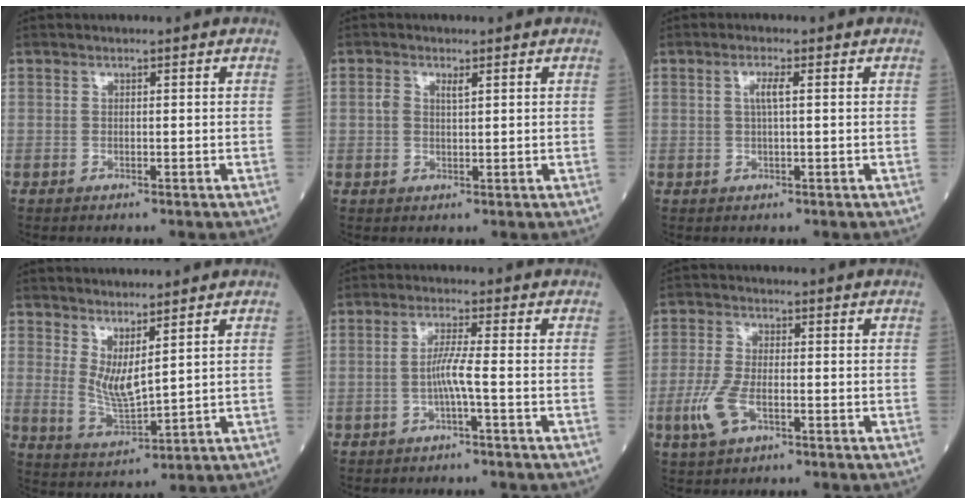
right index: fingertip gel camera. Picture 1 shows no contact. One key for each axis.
{"total": 2.5, "fx": 0.9, "fy": 1.1, "fz": 2.1, "tx": -0.048, "ty": 0.010, "tz": 0.018}
{"total": 2.2, "fx": 0.4, "fy": 0.1, "fz": 2.2, "tx": -0.045, "ty": 0.001, "tz": 0.007}
{"total": 5.4, "fx": 2.5, "fy": 0.9, "fz": 4.7, "tx": -0.101, "ty": -0.019, "tz": 0.062}
{"total": 3.5, "fx": -1.1, "fy": -0.6, "fz": 3.3, "tx": -0.065, "ty": 0.004, "tz": -0.021}
{"total": 6.0, "fx": -2.2, "fy": 2.3, "fz": 5.1, "tx": -0.126, "ty": -0.008, "tz": -0.043}